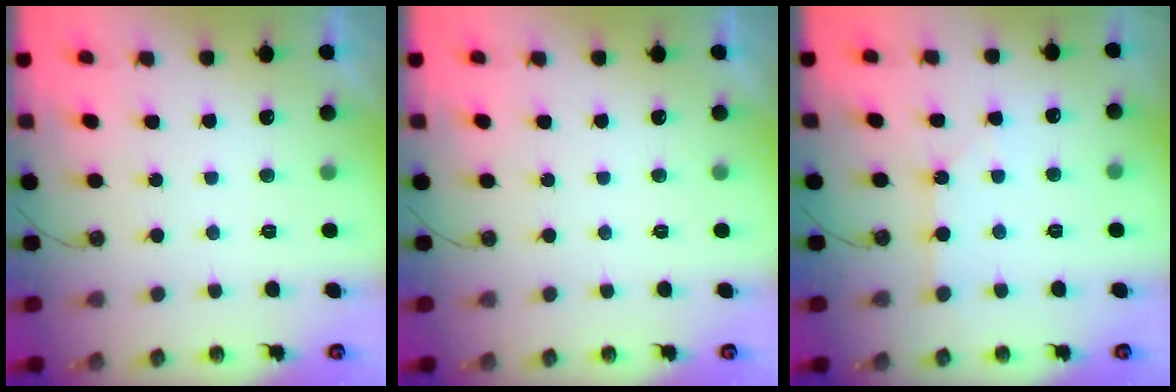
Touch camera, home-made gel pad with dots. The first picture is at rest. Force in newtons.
{"total": 0.0}
{"total": 1.1, "press": 1.1, "slide": 0.2}